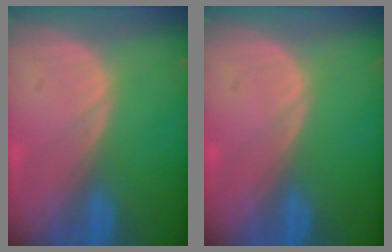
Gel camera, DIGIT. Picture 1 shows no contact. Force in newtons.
{"total": 0.0}